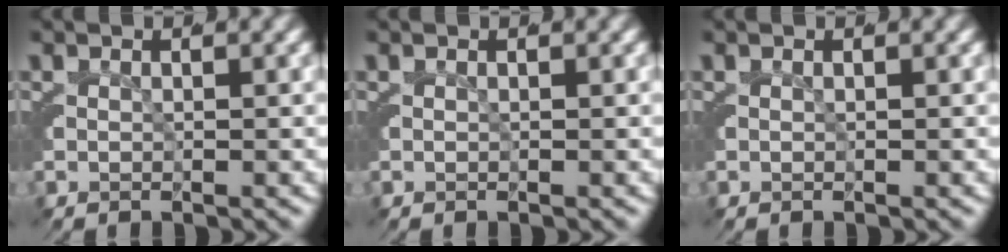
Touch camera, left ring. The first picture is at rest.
{"total": 0.0}
{"total": 0.0}